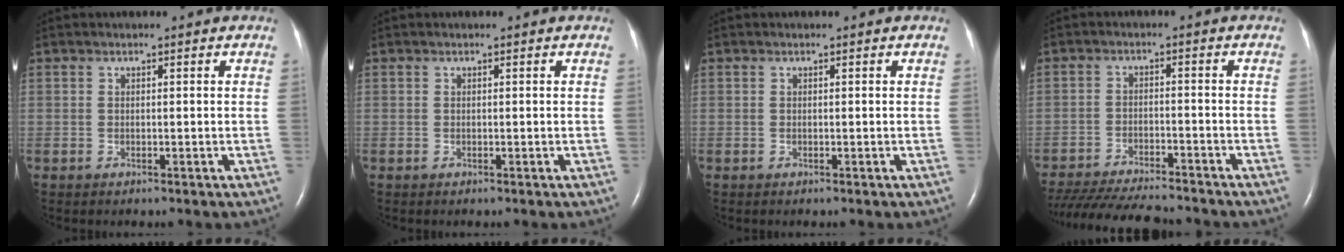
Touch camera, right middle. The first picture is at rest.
{"total": 0.0}
{"total": 0.0}
{"total": 16.1, "force": [-14.6, 2.1, 6.6], "torque": [-0.134, -0.034, -0.219]}